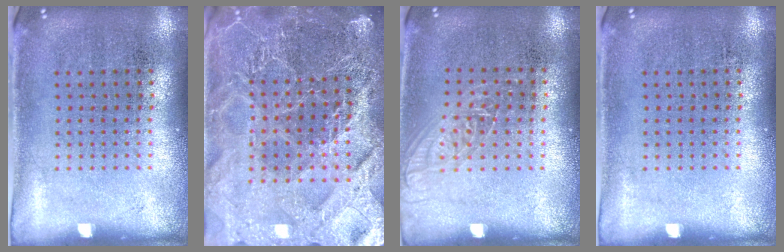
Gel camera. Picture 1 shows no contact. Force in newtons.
{"total": 5.7, "press": 4.9, "slide": 2.8}
{"total": 1.1, "press": 1.1, "slide": 0.4}
{"total": 0.0}